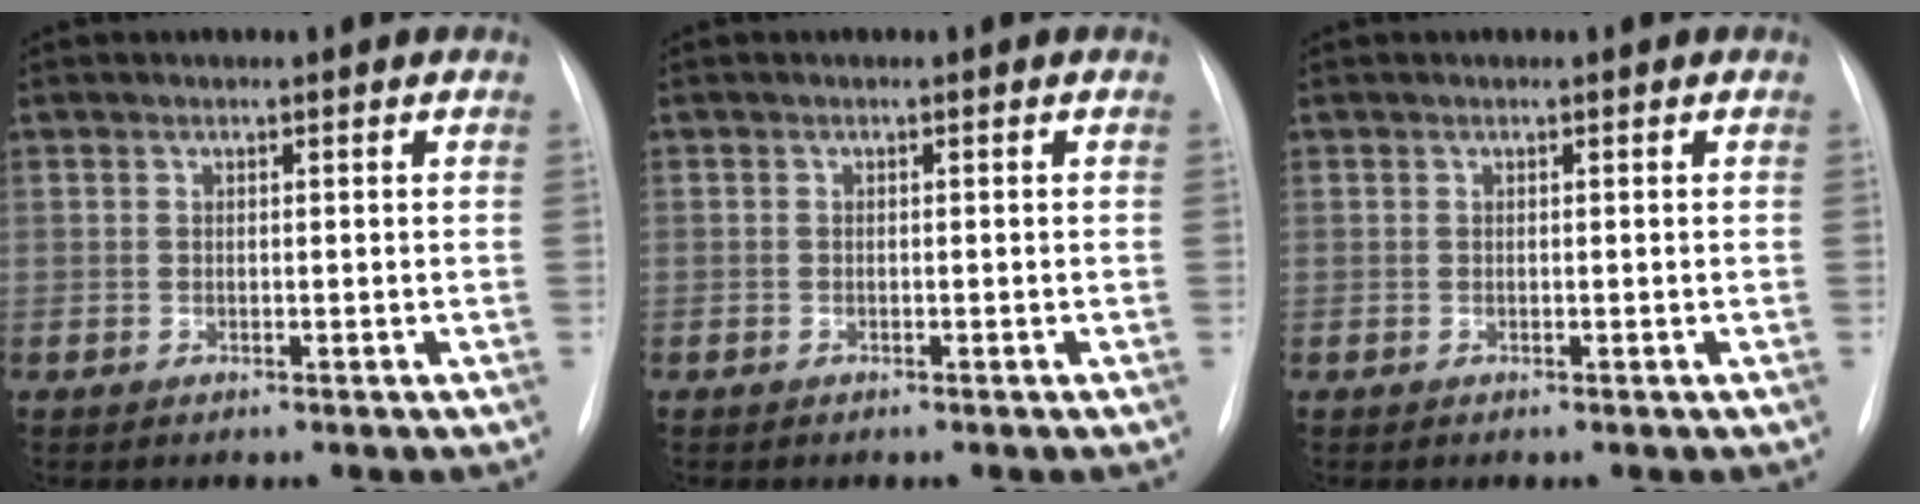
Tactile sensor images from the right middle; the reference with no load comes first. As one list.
[{"total": 0.0}, {"total": 0.0}]